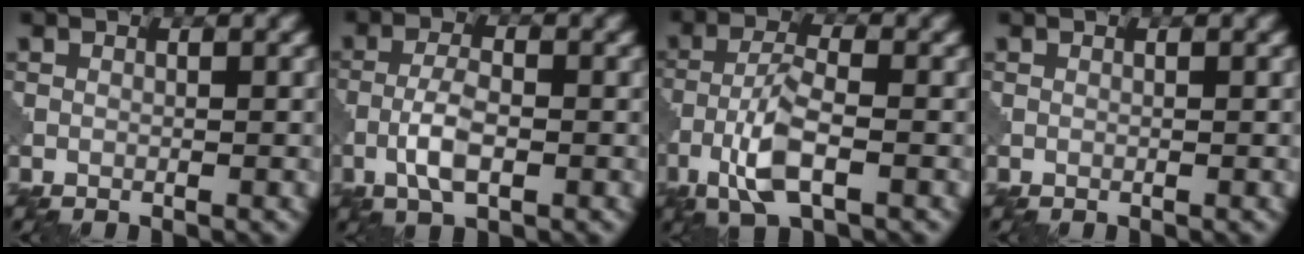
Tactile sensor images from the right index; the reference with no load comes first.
{"total": 3.6, "force": [-1.2, 1.3, 3.1], "torque": [-0.066, 0.002, -0.029]}
{"total": 5.2, "force": [-2.3, 1.6, 4.4], "torque": [-0.089, 0.004, -0.050]}
{"total": 0.0}